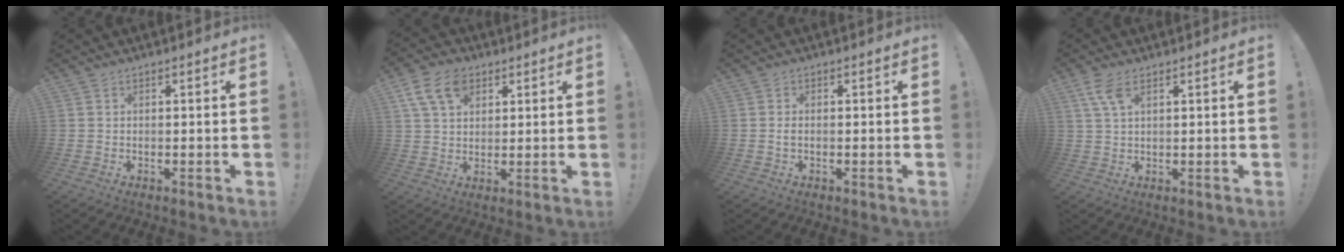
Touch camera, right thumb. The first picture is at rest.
{"total": 10.9, "force": [5.0, 7.3, 6.3], "torque": [-0.117, -0.005, 0.096]}
{"total": 1.0, "force": [-0.2, 0.3, 1.0], "torque": [-0.018, 0.004, -0.005]}
{"total": 5.7, "force": [2.9, 2.3, 4.3], "torque": [-0.087, -0.003, 0.056]}